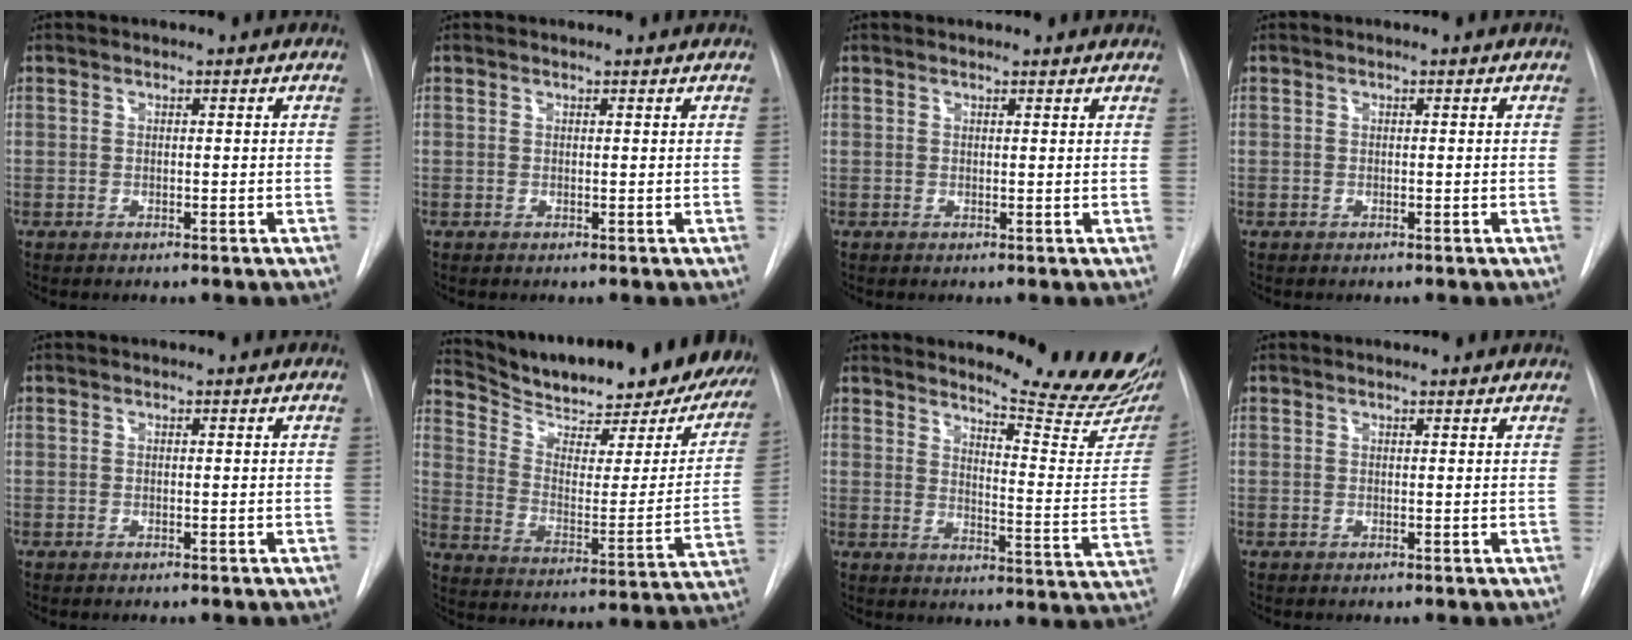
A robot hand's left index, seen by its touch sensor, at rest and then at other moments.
{"total": 1.7, "force": [1.7, 0.2, 0.2], "torque": [-0.012, 0.014, 0.016]}
{"total": 3.7, "force": [3.6, 0.8, 0.9], "torque": [-0.013, 0.015, 0.033]}
{"total": 0.0}
{"total": 0.0}
{"total": 29.7, "force": [25.5, 6.8, 13.6], "torque": [-0.220, -0.071, 0.331]}
{"total": 18.1, "force": [16.7, 1.1, 6.9], "torque": [-0.090, -0.112, 0.197]}
{"total": 2.4, "force": [2.3, 0.4, 0.5], "torque": [-0.013, 0.015, 0.023]}